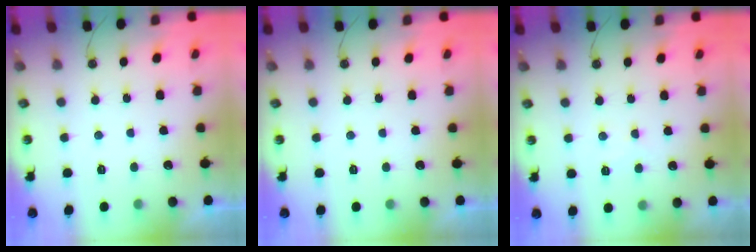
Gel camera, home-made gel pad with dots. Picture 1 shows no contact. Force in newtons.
{"total": 0.0}
{"total": 6.1, "press": 6.0, "slide": 1.0}